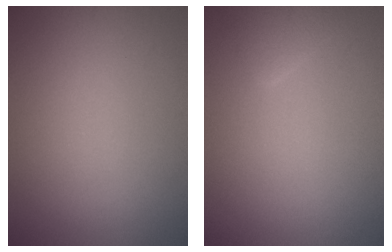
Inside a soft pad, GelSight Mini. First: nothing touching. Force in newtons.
{"total": 1.6, "press": 1.6, "slide": 0.2}